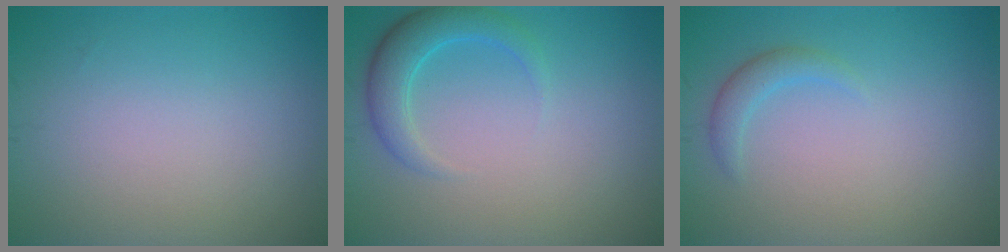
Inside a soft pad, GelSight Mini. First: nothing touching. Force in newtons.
{"total": 3.2, "press": 3.2, "slide": 0.2}
{"total": 1.5, "press": 1.5, "slide": 0.1}